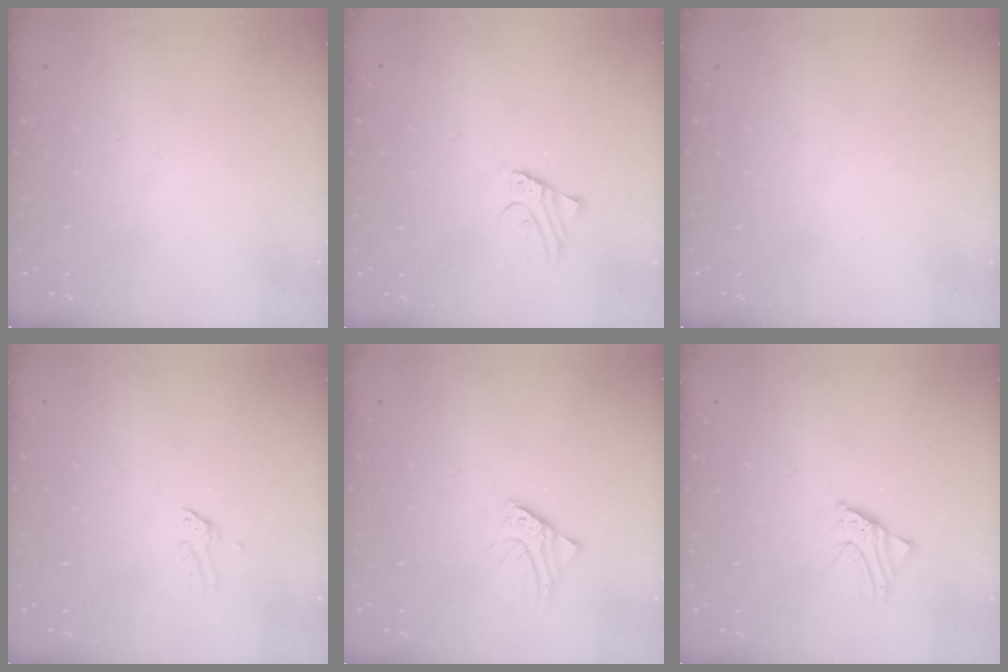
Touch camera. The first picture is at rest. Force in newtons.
{"total": 2.4, "press": 2.4, "slide": 0.0}
{"total": 0.0}
{"total": 0.0}
{"total": 2.6, "press": 2.6, "slide": 0.4}
{"total": 1.7, "press": 1.7, "slide": 0.2}